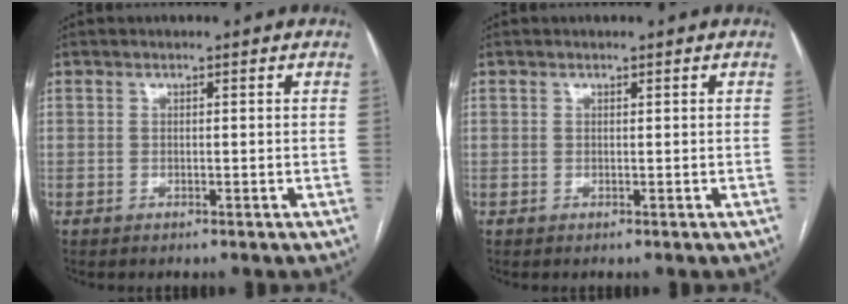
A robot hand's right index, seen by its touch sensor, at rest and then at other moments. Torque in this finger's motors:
{"motor_torque": [0.51, 0.20, 0.02, 0.01]}